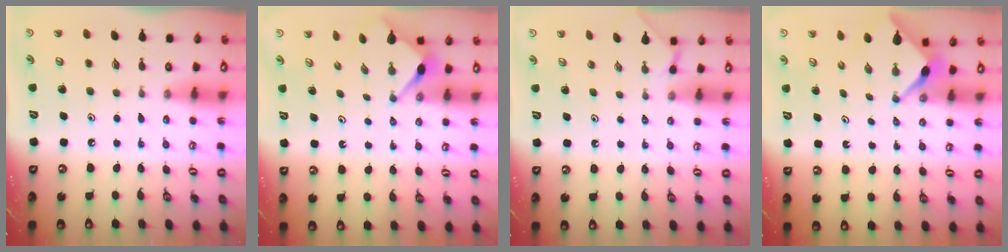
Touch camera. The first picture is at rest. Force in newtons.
{"total": 3.5, "press": 3.5, "slide": 0.3}
{"total": 0.9, "press": 0.9, "slide": 0.3}
{"total": 2.6, "press": 2.6, "slide": 0.3}